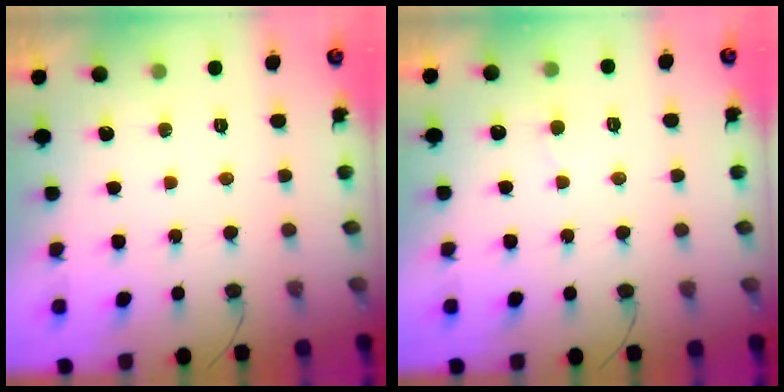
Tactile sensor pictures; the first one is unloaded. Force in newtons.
{"total": 2.5, "press": 2.5, "slide": 0.1}